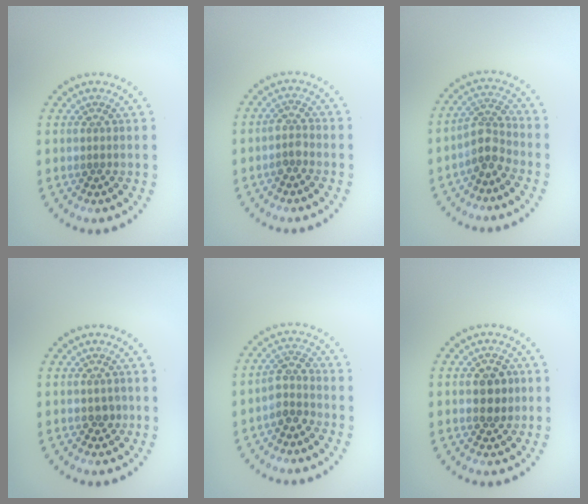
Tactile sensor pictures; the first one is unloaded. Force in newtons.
{"total": 1.5, "press": 1.3, "slide": 0.7}
{"total": 2.7, "press": 2.2, "slide": 1.6}
{"total": 1.1, "press": 1.1, "slide": 0.2}
{"total": 2.3, "press": 1.9, "slide": 1.3}
{"total": 2.6, "press": 2.6, "slide": 0.2}